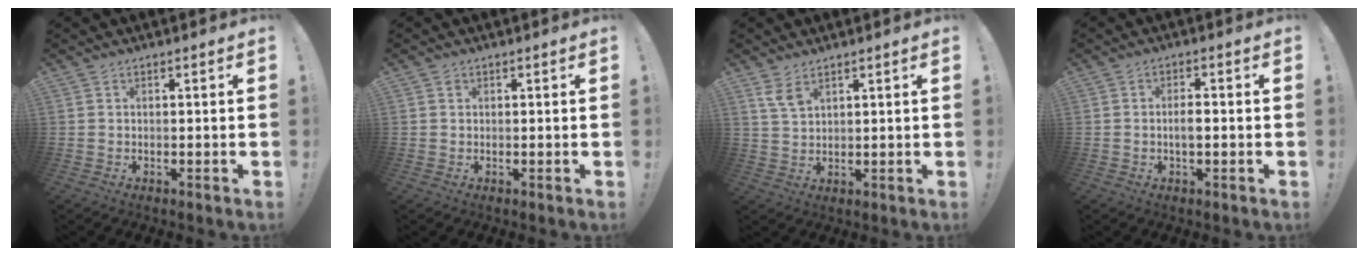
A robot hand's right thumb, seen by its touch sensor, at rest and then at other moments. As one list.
[{"total": 0.6, "force": [0.4, 0.5, 0.1], "torque": [-0.003, 0.001, 0.008]}, {"total": 4.9, "force": [3.4, 2.0, 3.0], "torque": [-0.048, -0.018, 0.061]}, {"total": 3.4, "force": [-0.6, 1.4, 3.0], "torque": [-0.054, 0.002, -0.016]}]